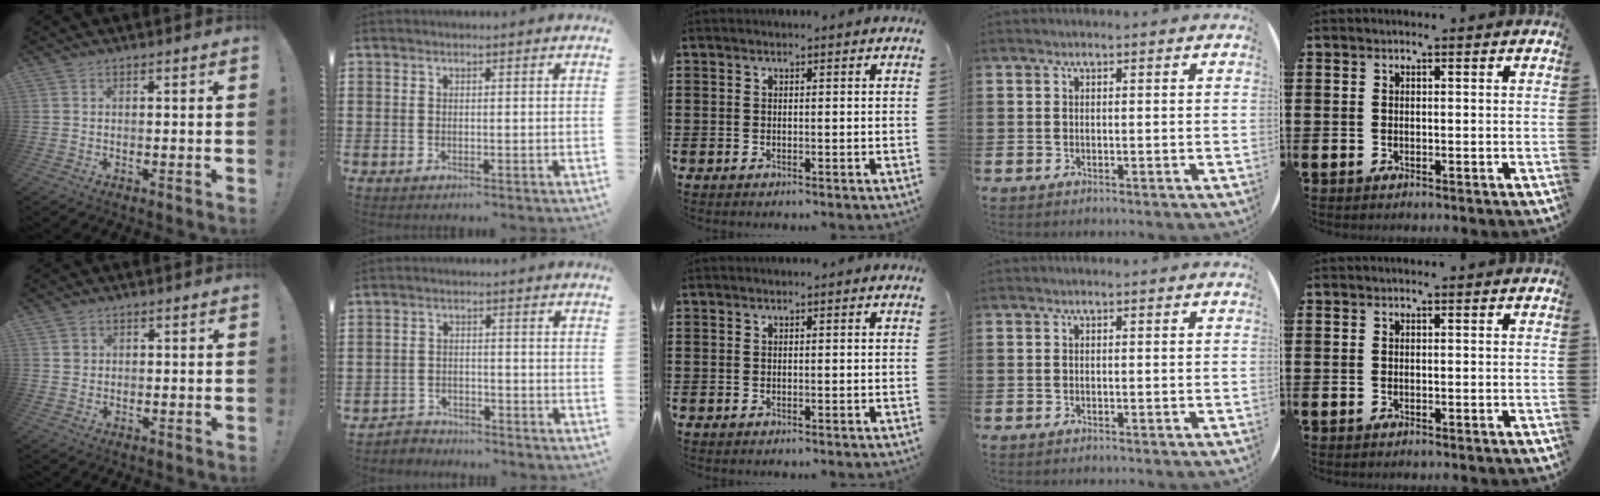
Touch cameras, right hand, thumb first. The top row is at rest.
{"thumb": {"total": 2.0, "force": [0.8, 1.8, 0.1], "torque": [0.012, -0.003, 0.012]}, "index": {"total": 2.7, "force": [-2.6, 0.5, -0.3], "torque": [-0.004, 0.001, -0.058]}}